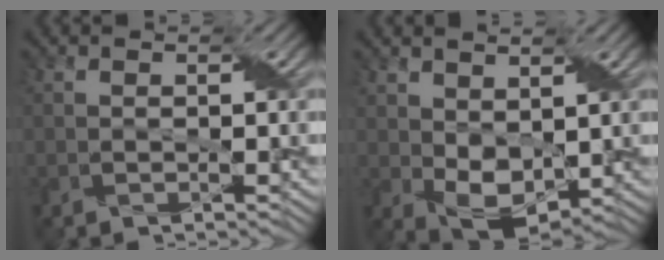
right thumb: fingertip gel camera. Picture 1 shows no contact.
{"total": 5.8, "force": [1.2, 3.7, 4.3], "torque": [-0.101, -0.008, 0.025]}